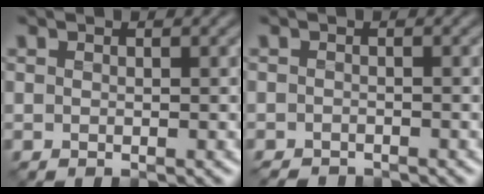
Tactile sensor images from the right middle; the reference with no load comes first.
{"total": 1.2, "force": [-1.2, 0.1, 0.0], "torque": [0.003, -0.002, -0.024]}